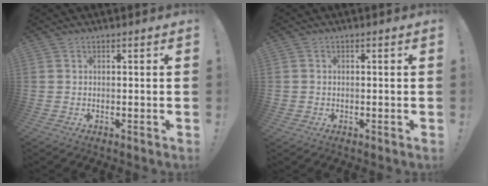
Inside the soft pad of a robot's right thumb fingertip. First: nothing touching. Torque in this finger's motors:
{"motor_torque": [-0.05, -0.16, -0.23, 0.10, -0.04]}